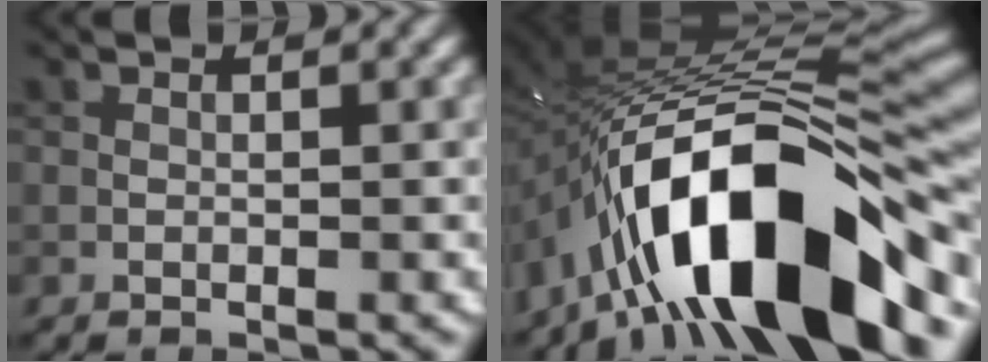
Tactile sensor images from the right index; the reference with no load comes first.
{"total": 15.6, "force": [-7.5, 5.9, 12.3], "torque": [-0.193, 0.019, -0.129]}